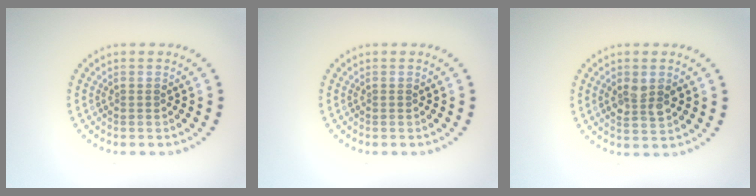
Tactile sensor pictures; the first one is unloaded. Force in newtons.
{"total": 0.0}
{"total": 2.7, "press": 2.7, "slide": 0.2}